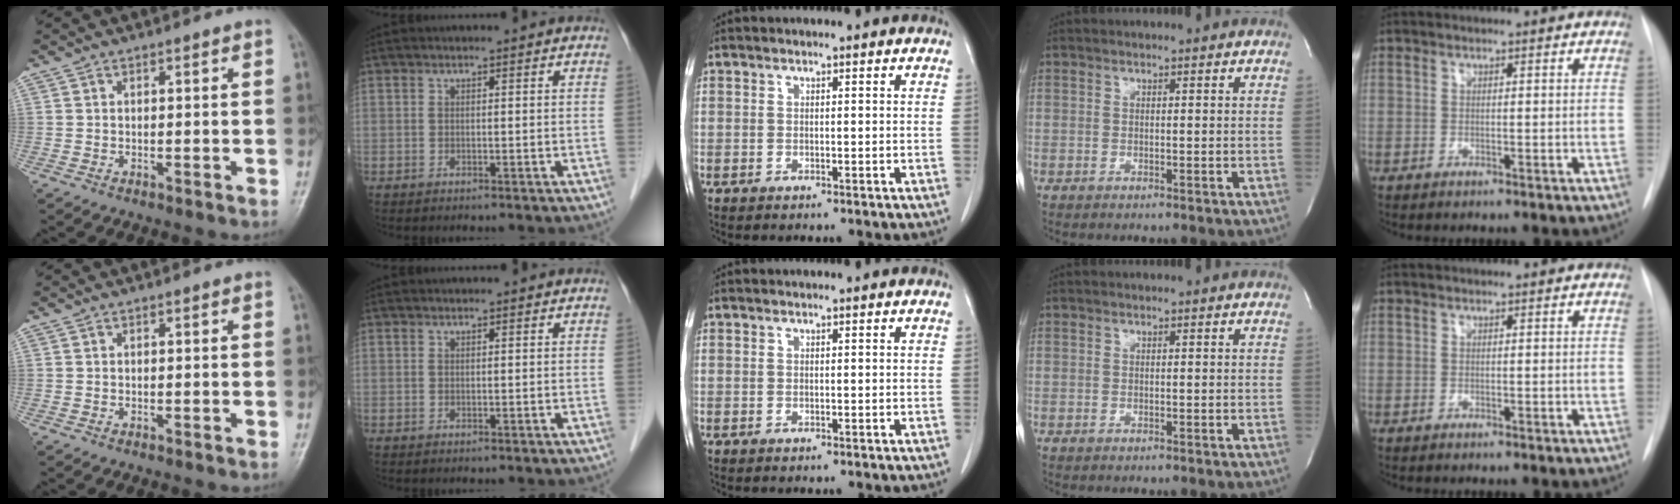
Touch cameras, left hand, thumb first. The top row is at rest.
{}